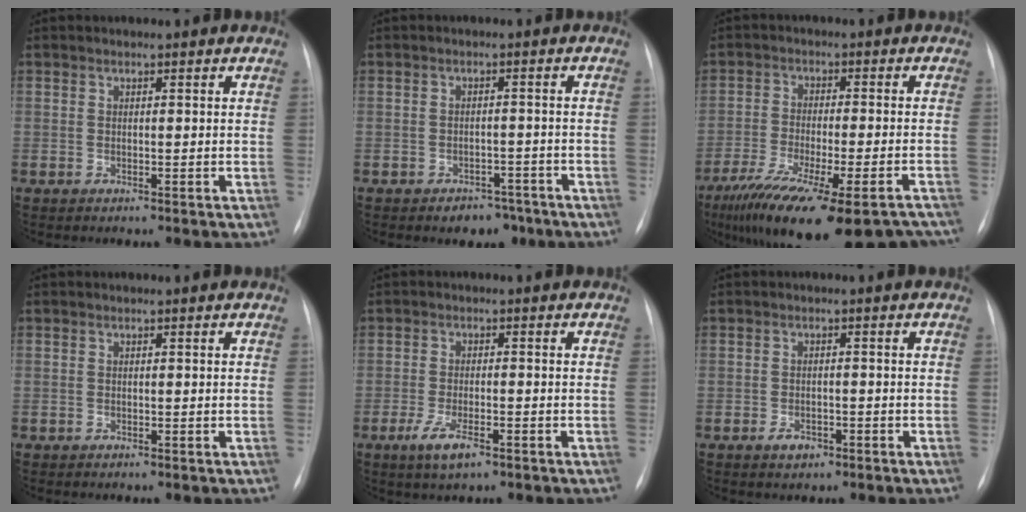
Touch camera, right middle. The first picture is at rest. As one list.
[{"total": 4.0, "force": [-2.8, 2.6, 1.2], "torque": [-0.012, 0.012, -0.030]}, {"total": 25.1, "force": [-20.2, 4.2, 14.2], "torque": [-0.194, -0.041, -0.285]}, {"total": 0.0}, {"total": 4.5, "force": [-2.5, 1.3, 3.5], "torque": [-0.077, -0.008, -0.040]}, {"total": 2.4, "force": [-1.4, 1.5, 1.2], "torque": [-0.021, 0.002, -0.015]}]